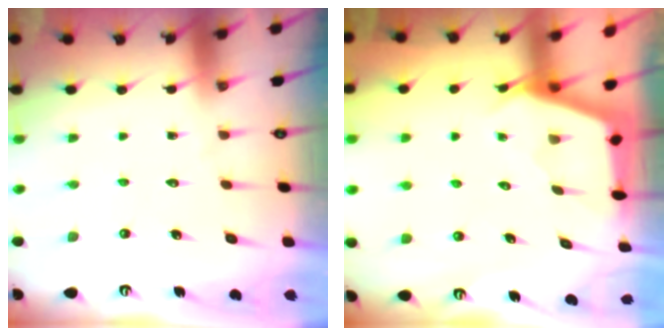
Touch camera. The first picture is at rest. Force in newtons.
{"total": 2.5, "press": 2.5, "slide": 0.4}